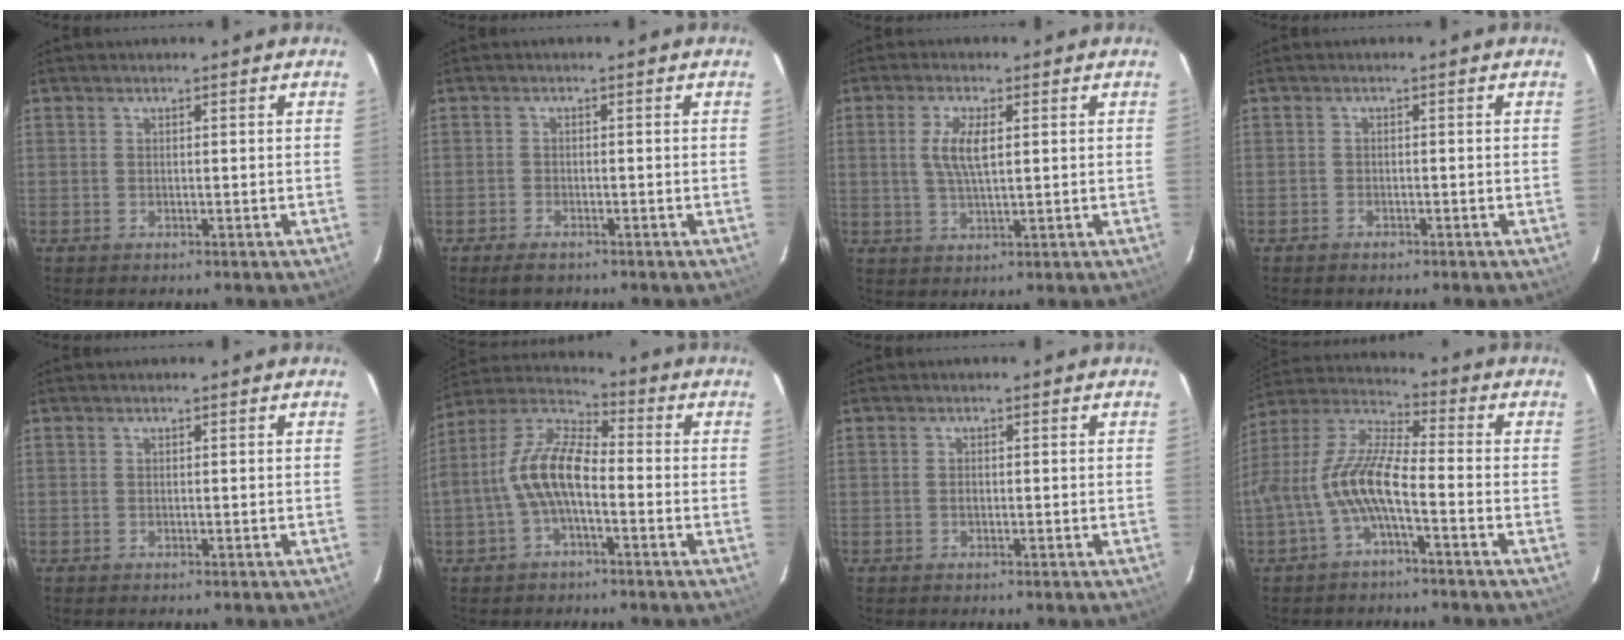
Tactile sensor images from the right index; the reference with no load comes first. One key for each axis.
{"total": 2.8, "fx": -2.1, "fy": 1.2, "fz": 1.3, "tx": -0.034, "ty": -0.004, "tz": -0.038}
{"total": 5.6, "fx": 1.1, "fy": 1.9, "fz": 5.2, "tx": -0.103, "ty": 0.002, "tz": 0.021}
{"total": 1.3, "fx": -1.0, "fy": 0.7, "fz": 0.3, "tx": -0.010, "ty": 0.002, "tz": -0.020}
{"total": 0.0}
{"total": 10.8, "fx": -2.6, "fy": 4.6, "fz": 9.4, "tx": -0.203, "ty": 0.018, "tz": -0.052}
{"total": 0.8, "fx": -0.2, "fy": 0.6, "fz": 0.5, "tx": -0.008, "ty": 0.002, "tz": -0.004}
{"total": 10.5, "fx": -3.6, "fy": 2.5, "fz": 9.5, "tx": -0.209, "ty": 0.010, "tz": -0.070}